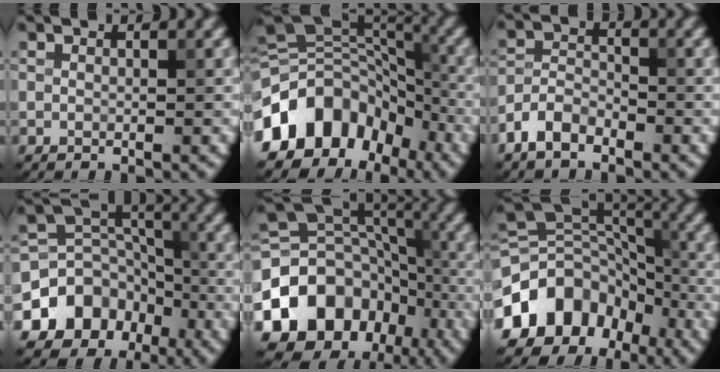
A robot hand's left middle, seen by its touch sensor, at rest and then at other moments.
{"total": 12.7, "force": [-6.0, 8.8, 6.8], "torque": [-0.135, 0.019, -0.119]}
{"total": 3.4, "force": [-2.4, 1.8, 1.6], "torque": [-0.031, 0.006, -0.057]}
{"total": 9.1, "force": [-4.7, 7.1, 3.2], "torque": [-0.055, 0.009, -0.088]}
{"total": 13.7, "force": [-6.4, 10.3, 6.3], "torque": [-0.133, 0.014, -0.113]}
{"total": 11.6, "force": [-5.6, 8.7, 5.3], "torque": [-0.104, 0.022, -0.108]}